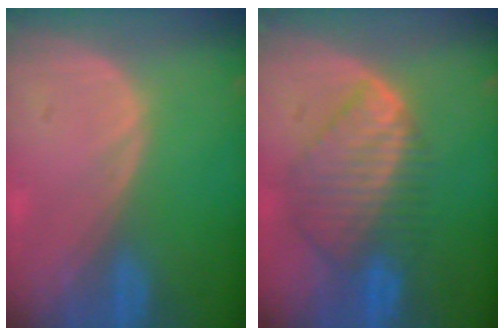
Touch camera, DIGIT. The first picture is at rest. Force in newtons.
{"total": 8.5, "press": 7.6, "slide": 3.9}